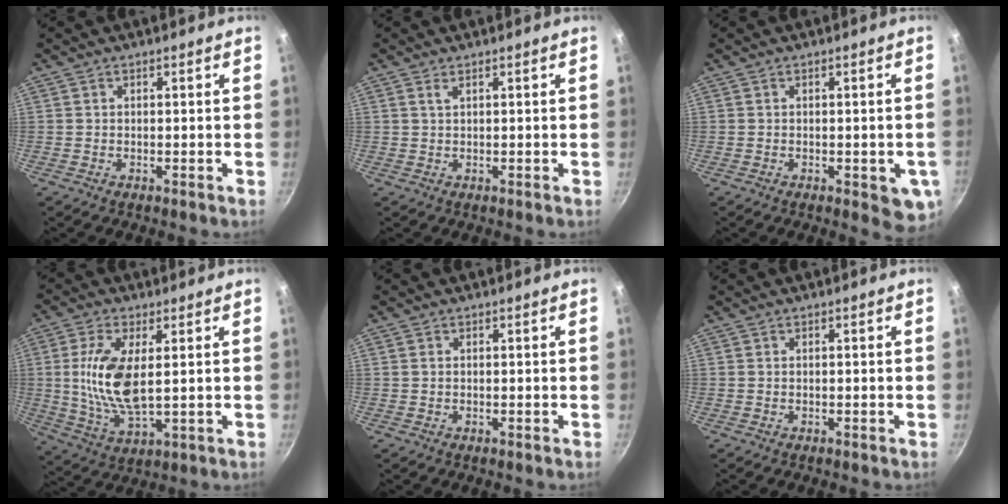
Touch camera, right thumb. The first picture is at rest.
{"total": 1.0, "force": [0.6, 0.4, 0.7], "torque": [-0.016, 0.003, 0.014]}
{"total": 5.5, "force": [-1.8, 2.2, 4.7], "torque": [-0.032, 0.000, -0.016]}
{"total": 12.4, "force": [1.5, 5.3, 11.1], "torque": [-0.233, -0.017, 0.037]}
{"total": 0.6, "force": [0.2, 0.4, 0.4], "torque": [-0.009, 0.002, 0.005]}
{"total": 0.0}